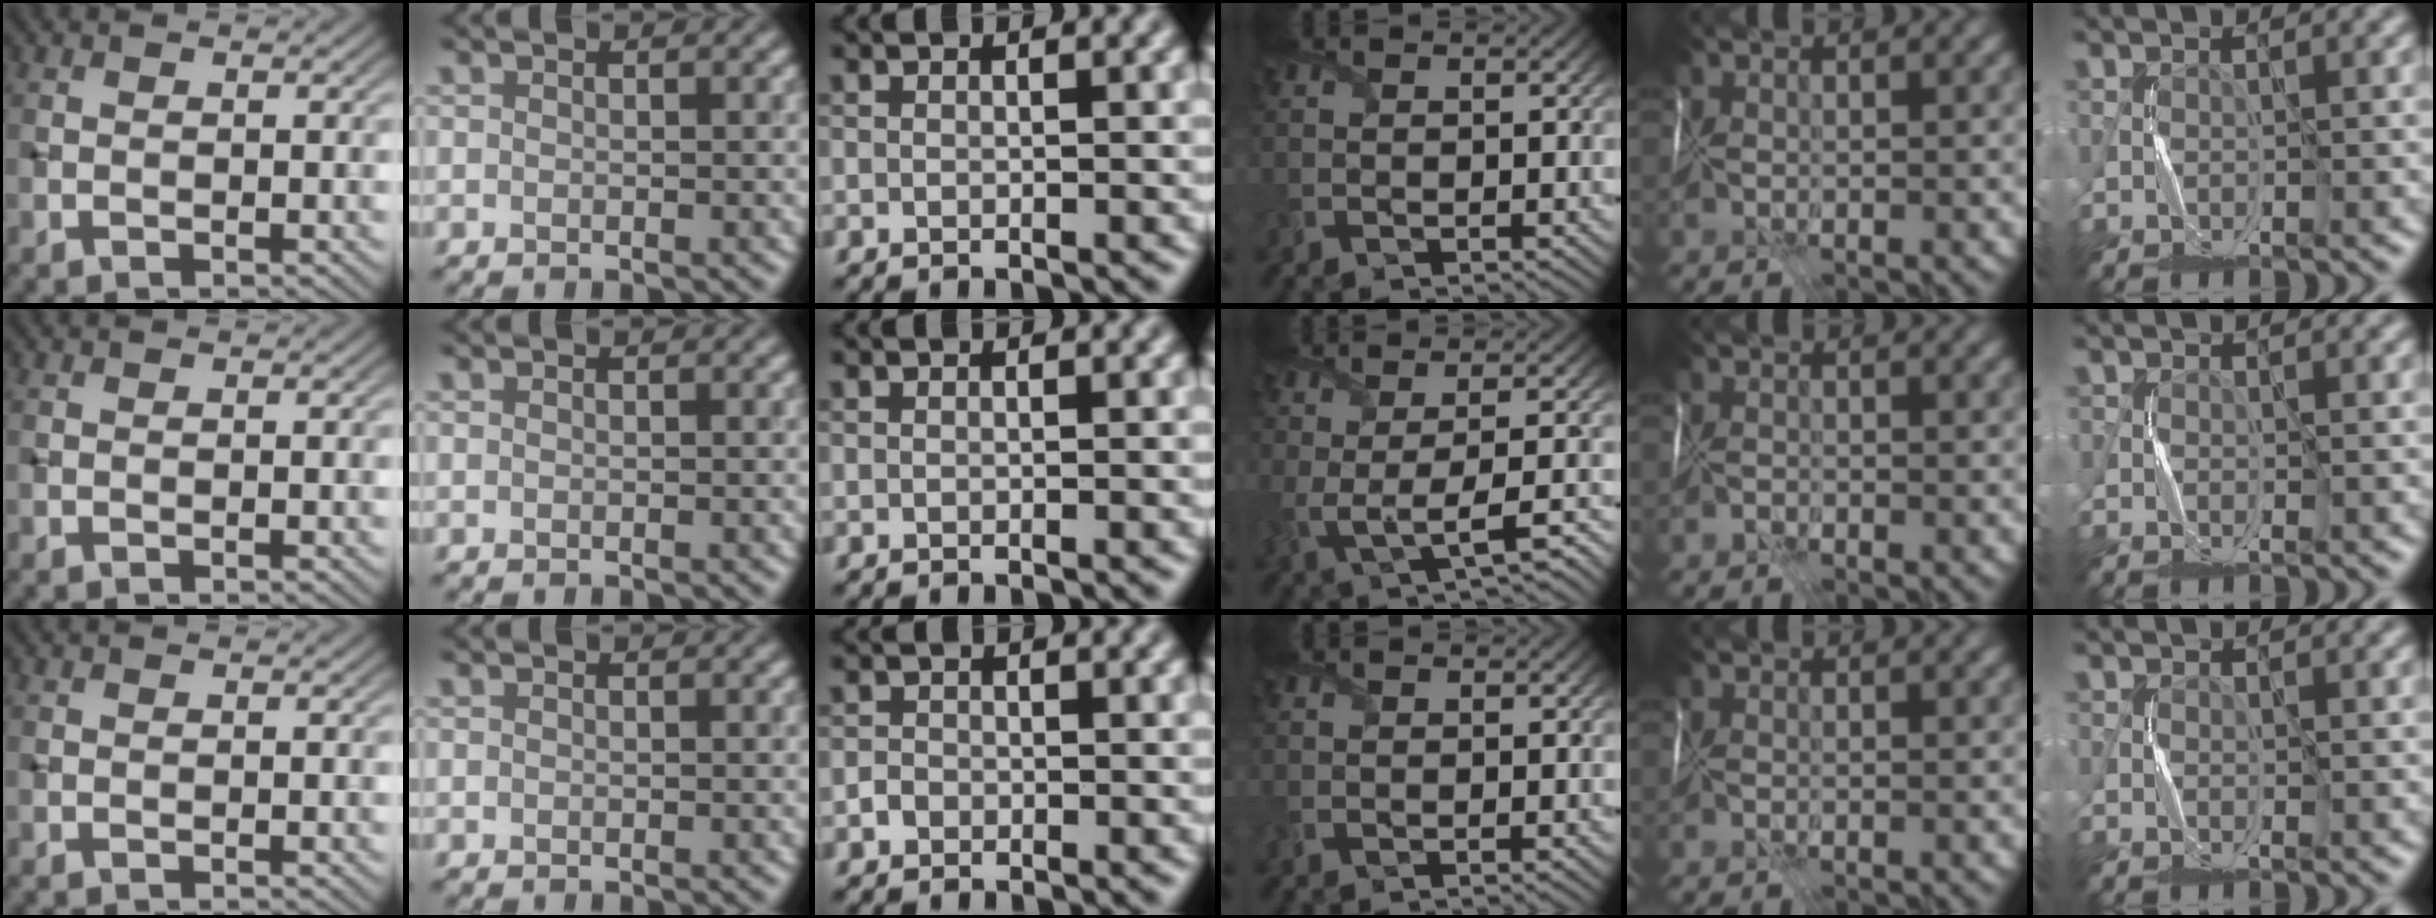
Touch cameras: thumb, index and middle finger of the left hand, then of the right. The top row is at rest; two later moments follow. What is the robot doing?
{"motion": "fold", "object": "wrapping paper"}